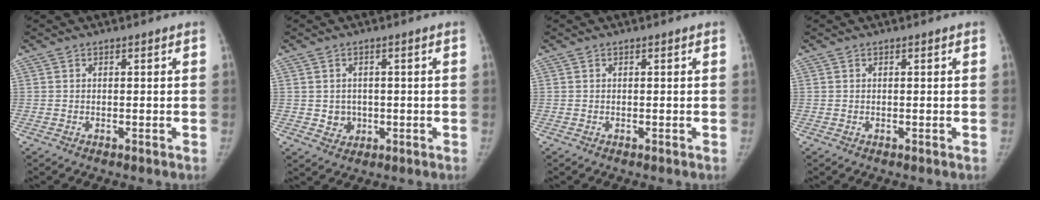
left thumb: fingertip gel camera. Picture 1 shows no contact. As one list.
[{"total": 3.6, "force": [-0.4, 3.3, 1.3], "torque": [0.000, 0.003, 0.002]}, {"total": 0.0}, {"total": 0.0}]